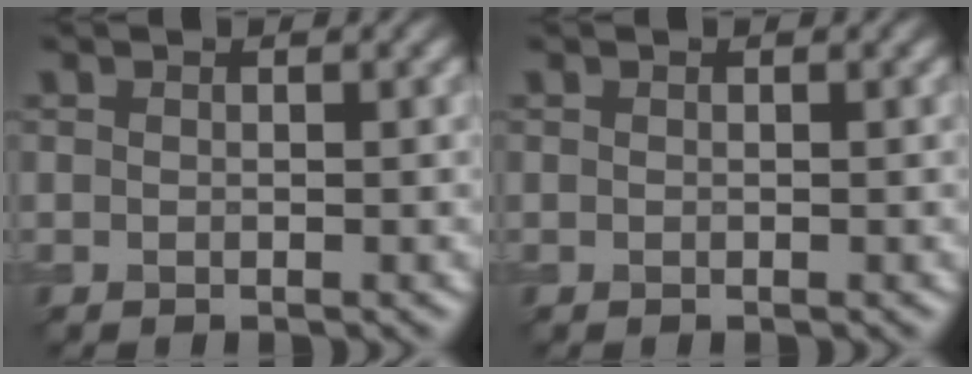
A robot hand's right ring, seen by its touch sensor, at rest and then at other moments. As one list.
[{"total": 0.0}]